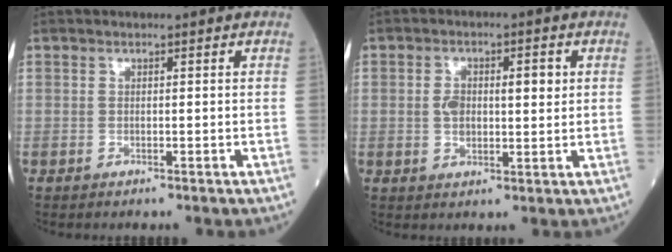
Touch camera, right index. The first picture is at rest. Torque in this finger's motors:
{"motor_torque": [0.11, -0.01, 0.07, 0.03]}